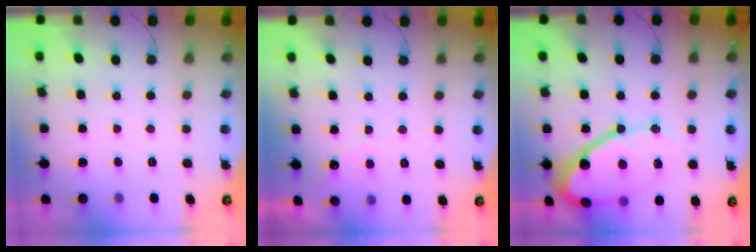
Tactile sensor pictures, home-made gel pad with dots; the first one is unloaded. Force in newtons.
{"total": 2.8, "press": 2.8, "slide": 0.1}
{"total": 19.0, "press": 18.9, "slide": 1.8}